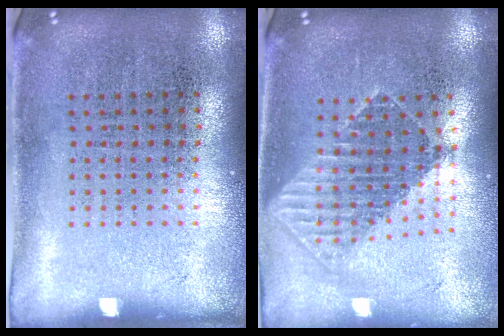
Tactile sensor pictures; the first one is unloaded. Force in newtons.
{"total": 1.7, "press": 1.4, "slide": 1.1}